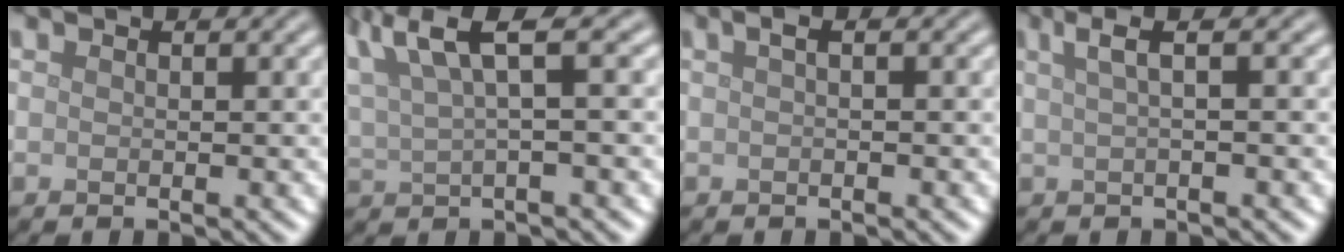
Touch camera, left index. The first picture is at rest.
{"total": 6.5, "force": [3.5, 1.6, 5.2], "torque": [-0.100, 0.021, 0.067]}
{"total": 1.1, "force": [0.2, 0.3, 1.1], "torque": [-0.020, 0.007, 0.002]}
{"total": 2.8, "force": [1.1, 0.7, 2.5], "torque": [-0.035, 0.009, 0.016]}